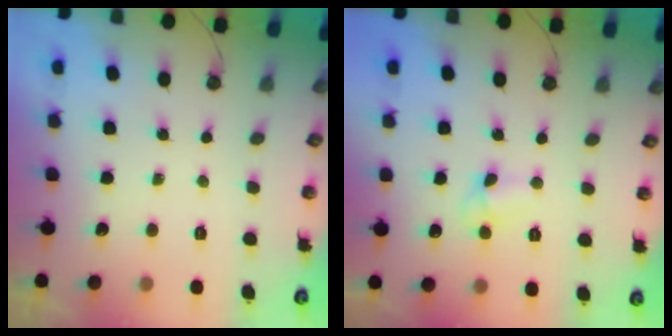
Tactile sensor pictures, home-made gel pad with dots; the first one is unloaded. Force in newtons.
{"total": 3.4, "press": 3.4, "slide": 0.5}